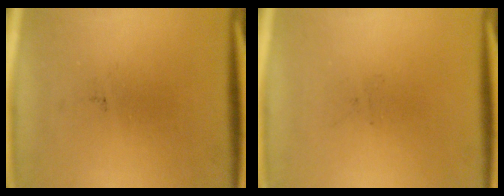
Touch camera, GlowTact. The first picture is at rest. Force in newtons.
{"total": 0.0}